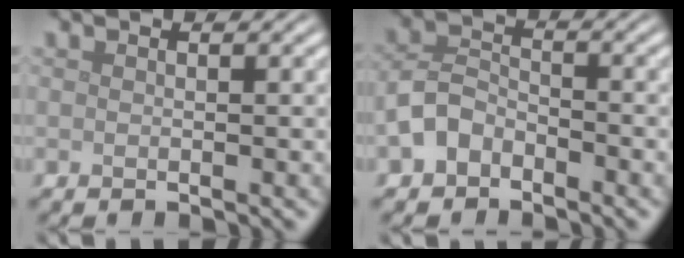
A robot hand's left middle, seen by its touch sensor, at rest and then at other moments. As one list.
[{"total": 3.3, "force": [-1.9, 2.2, 1.6], "torque": [-0.035, 0.009, -0.049]}]